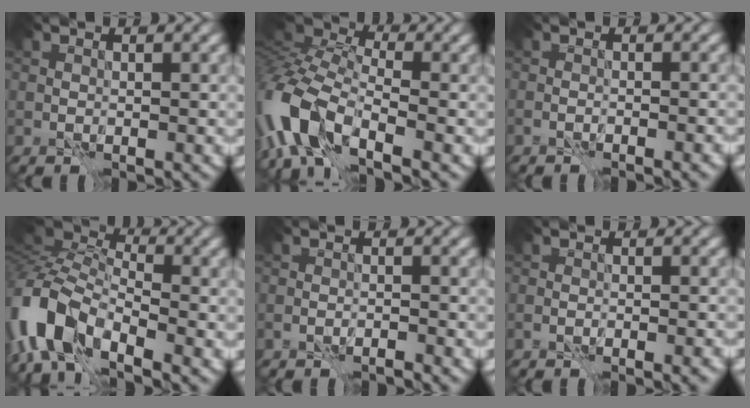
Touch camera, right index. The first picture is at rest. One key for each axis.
{"total": 11.8, "fx": -4.7, "fy": 6.2, "fz": 8.9, "tx": -0.208, "ty": -0.010, "tz": -0.098}
{"total": 1.8, "fx": -1.5, "fy": 0.2, "fz": 1.0, "tx": -0.018, "ty": 0.000, "tz": -0.027}
{"total": 9.3, "fx": -4.2, "fy": 4.9, "fz": 6.7, "tx": -0.139, "ty": -0.002, "tz": -0.091}
{"total": 1.7, "fx": -1.6, "fy": 0.1, "fz": 0.4, "tx": -0.002, "ty": 0.000, "tz": -0.029}
{"total": 2.2, "fx": -1.8, "fy": 0.3, "fz": 1.2, "tx": -0.024, "ty": 0.002, "tz": -0.031}